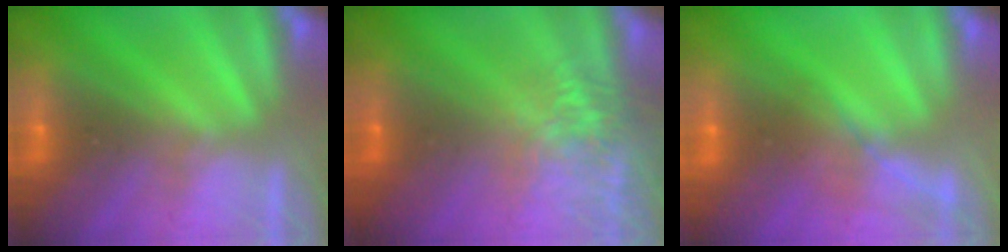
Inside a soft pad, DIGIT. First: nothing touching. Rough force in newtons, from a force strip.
{"total": 5.7}
{"total": 1.6}